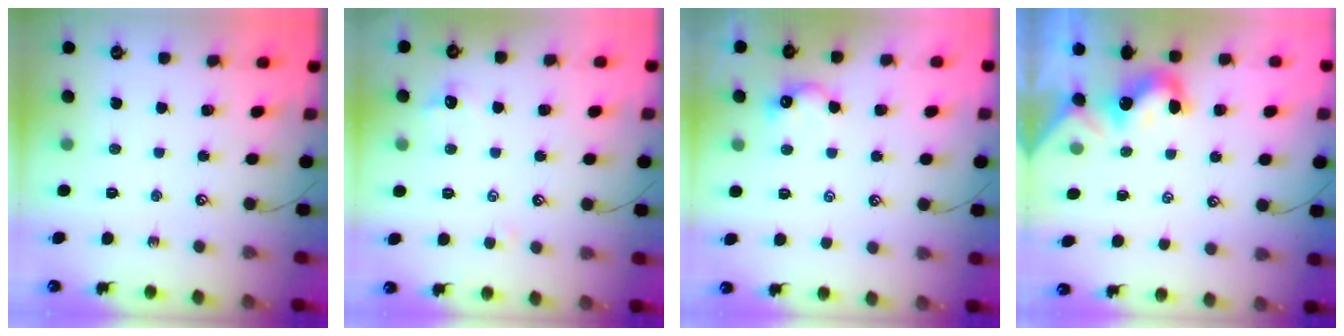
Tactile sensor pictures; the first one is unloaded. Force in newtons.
{"total": 0.8, "press": 0.5, "slide": 0.7}
{"total": 1.7, "press": 1.6, "slide": 0.7}
{"total": 0.8, "press": 0.7, "slide": 0.5}